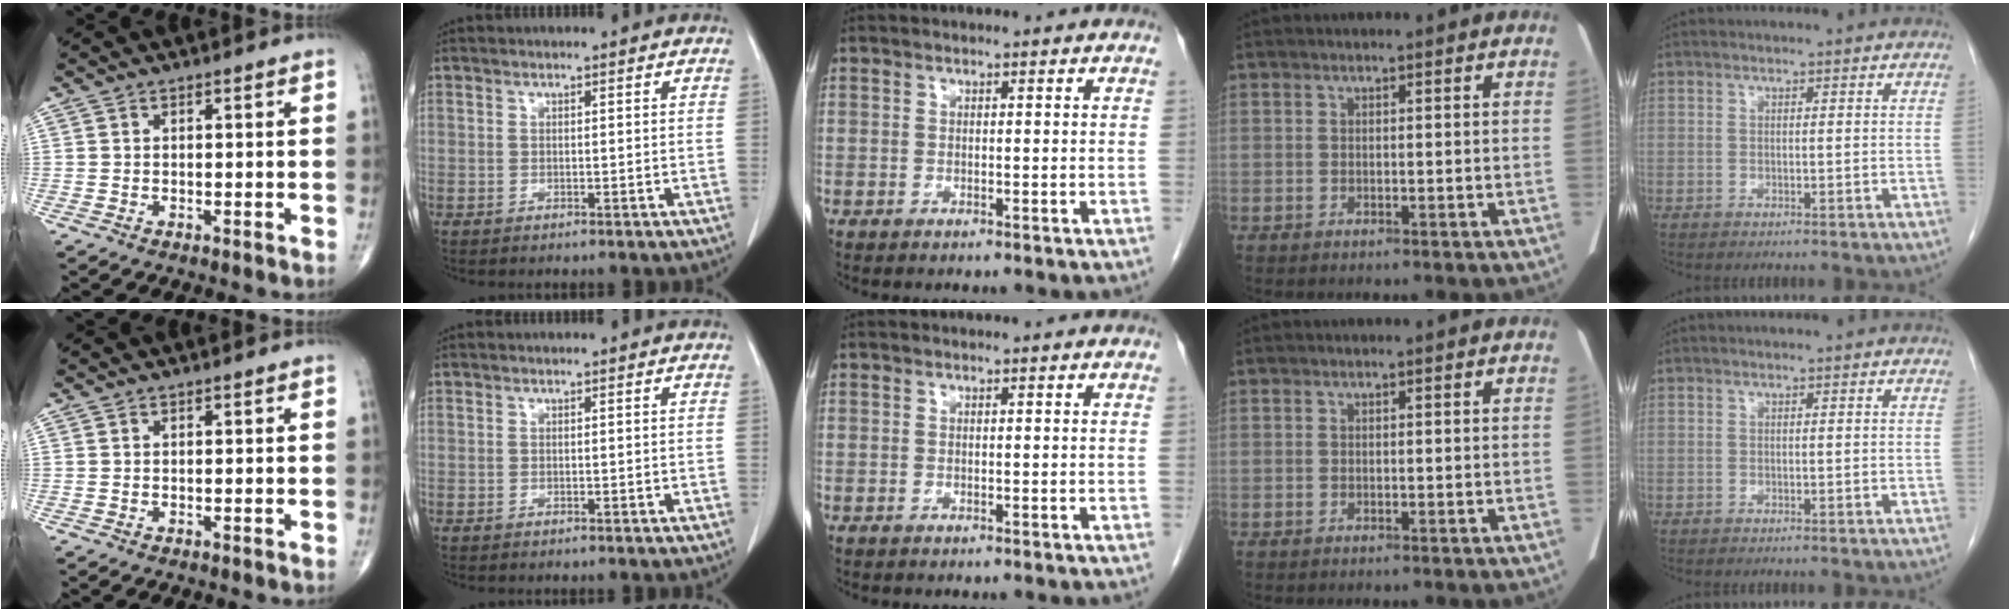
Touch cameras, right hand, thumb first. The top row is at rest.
{}